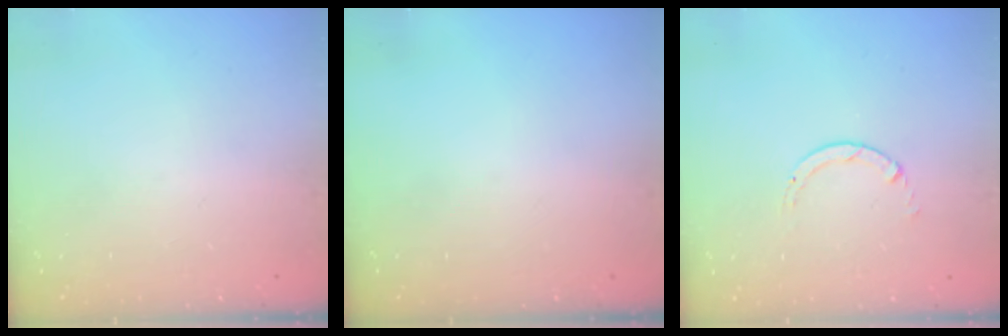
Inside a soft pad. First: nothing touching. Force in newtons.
{"total": 0.0}
{"total": 0.6, "press": 0.5, "slide": 0.1}